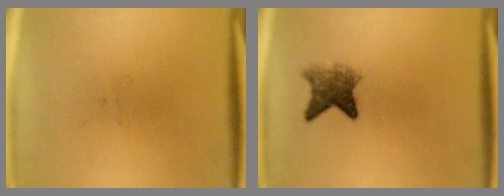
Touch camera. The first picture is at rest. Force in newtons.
{"total": 4.4}